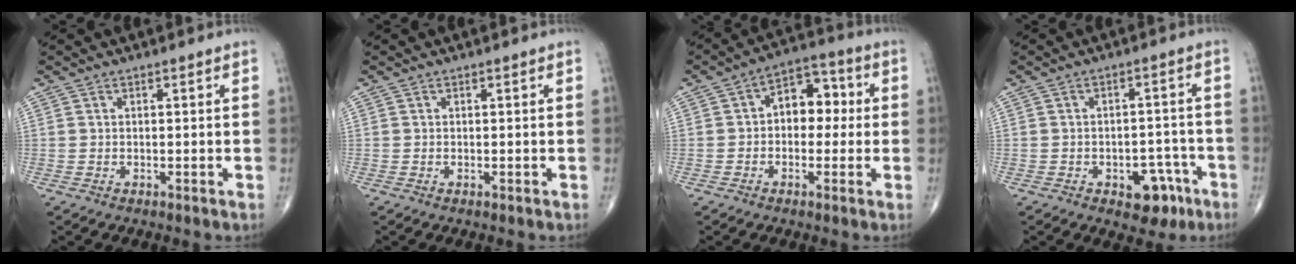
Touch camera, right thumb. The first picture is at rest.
{"total": 0.0}
{"total": 8.8, "force": [0.4, 6.0, 6.4], "torque": [-0.056, 0.032, -0.006]}
{"total": 7.3, "force": [-3.7, 4.4, 4.5], "torque": [-0.027, 0.031, -0.044]}